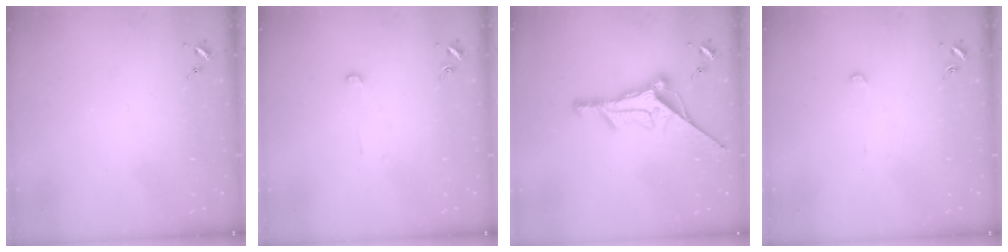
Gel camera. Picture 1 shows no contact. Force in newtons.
{"total": 3.2, "press": 3.2, "slide": 0.1}
{"total": 12.7, "press": 12.7, "slide": 1.0}
{"total": 2.4, "press": 2.4, "slide": 0.2}